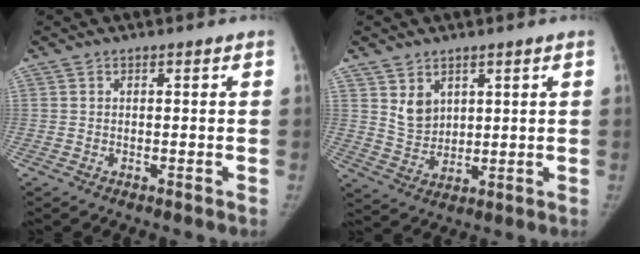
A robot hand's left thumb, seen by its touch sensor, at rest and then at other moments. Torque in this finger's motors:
{"motor_torque": [0.21, 0.23, 0.02, -0.04, 0.00]}